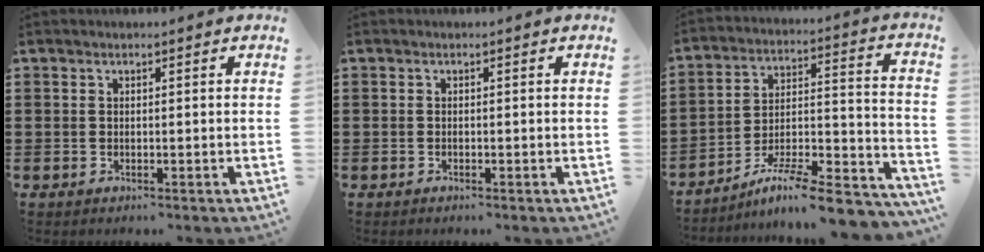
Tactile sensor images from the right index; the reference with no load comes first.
{"total": 0.0}
{"total": 9.4, "force": [-7.7, 0.7, 5.4], "torque": [-0.082, 0.004, -0.152]}